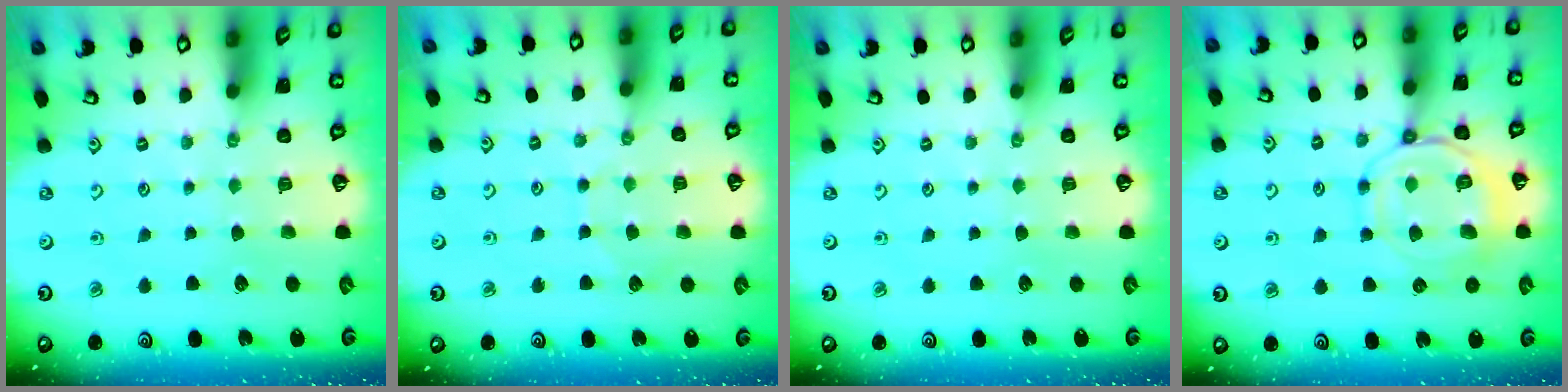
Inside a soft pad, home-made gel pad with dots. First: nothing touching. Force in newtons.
{"total": 5.2, "press": 5.2, "slide": 0.4}
{"total": 0.0}
{"total": 11.3, "press": 11.3, "slide": 1.2}